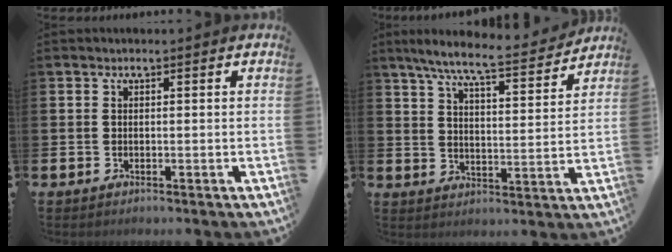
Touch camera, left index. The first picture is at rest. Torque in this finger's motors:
{"motor_torque": [0.98, -1.17, 0.64, 0.21]}